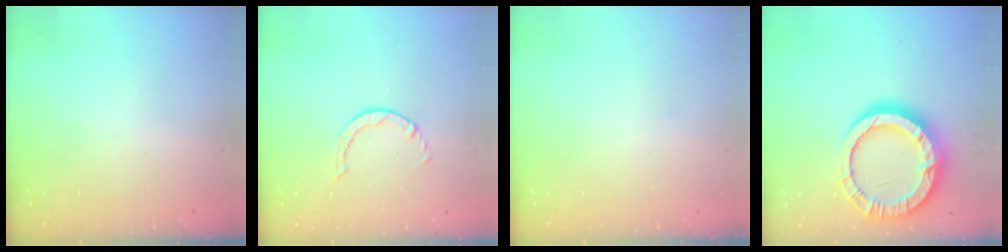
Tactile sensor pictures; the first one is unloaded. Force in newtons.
{"total": 0.6, "press": 0.6, "slide": 0.1}
{"total": 0.0}
{"total": 18.9, "press": 18.9, "slide": 1.7}